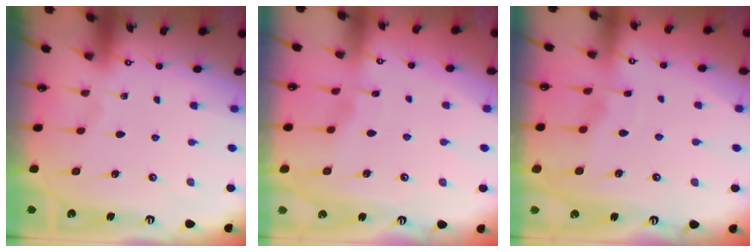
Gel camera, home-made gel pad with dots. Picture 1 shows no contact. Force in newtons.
{"total": 3.7, "press": 3.6, "slide": 0.4}
{"total": 3.0, "press": 2.9, "slide": 0.4}